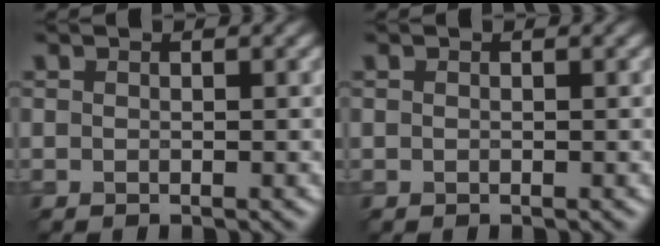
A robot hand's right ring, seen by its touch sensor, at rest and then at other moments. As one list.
[{"total": 0.0}]